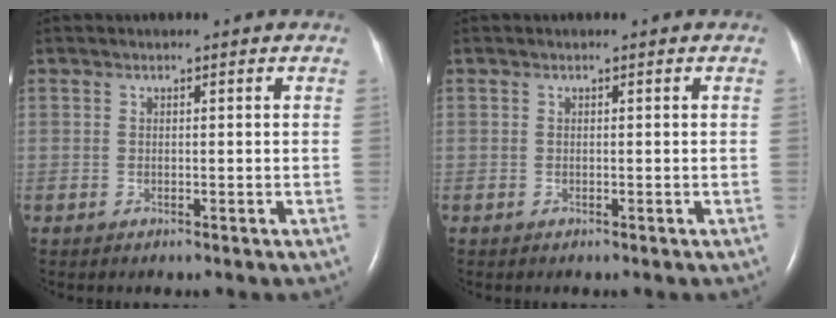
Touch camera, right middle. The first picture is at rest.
{"total": 0.0}